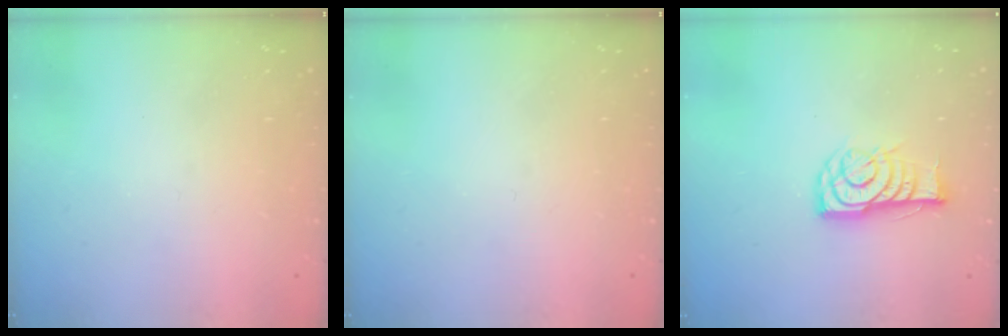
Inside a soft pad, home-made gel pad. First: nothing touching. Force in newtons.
{"total": 0.0}
{"total": 11.5, "press": 11.4, "slide": 0.5}